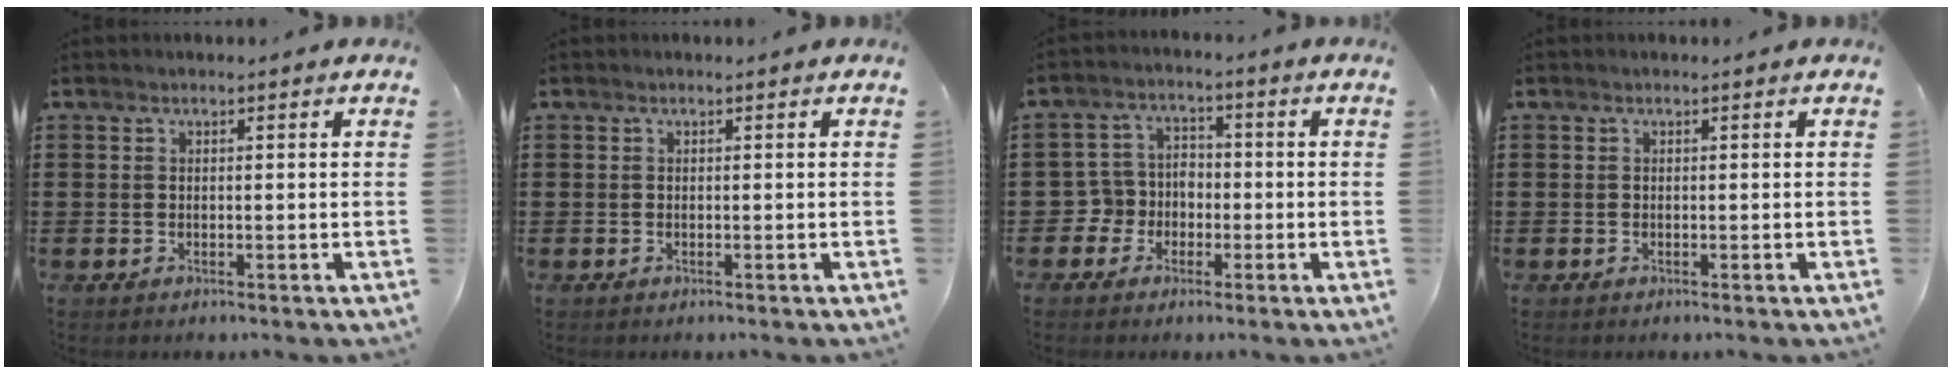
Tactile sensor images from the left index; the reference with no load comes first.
{"total": 0.0}
{"total": 4.8, "force": [-2.1, 4.2, 1.1], "torque": [-0.051, 0.008, -0.049]}
{"total": 0.0}